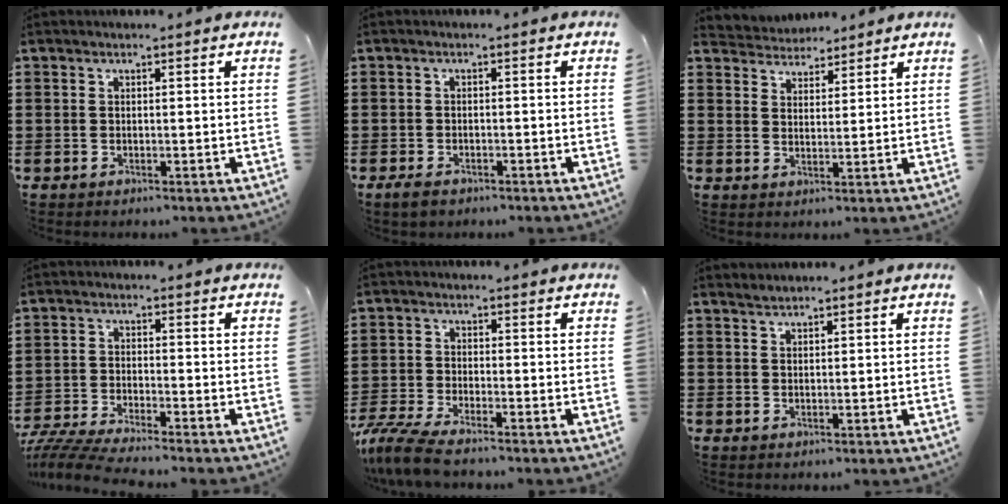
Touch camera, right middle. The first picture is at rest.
{"total": 1.5, "force": [-1.2, 0.7, 0.6], "torque": [-0.020, -0.005, -0.027]}
{"total": 3.6, "force": [3.5, 0.9, -0.7], "torque": [-0.002, -0.013, 0.065]}
{"total": 4.8, "force": [-4.6, -0.1, 1.4], "torque": [-0.044, -0.015, -0.097]}
{"total": 5.5, "force": [-4.8, 0.4, 2.5], "torque": [-0.075, -0.021, -0.103]}
{"total": 1.1, "force": [1.1, -0.2, 0.0], "torque": [-0.003, -0.001, 0.022]}